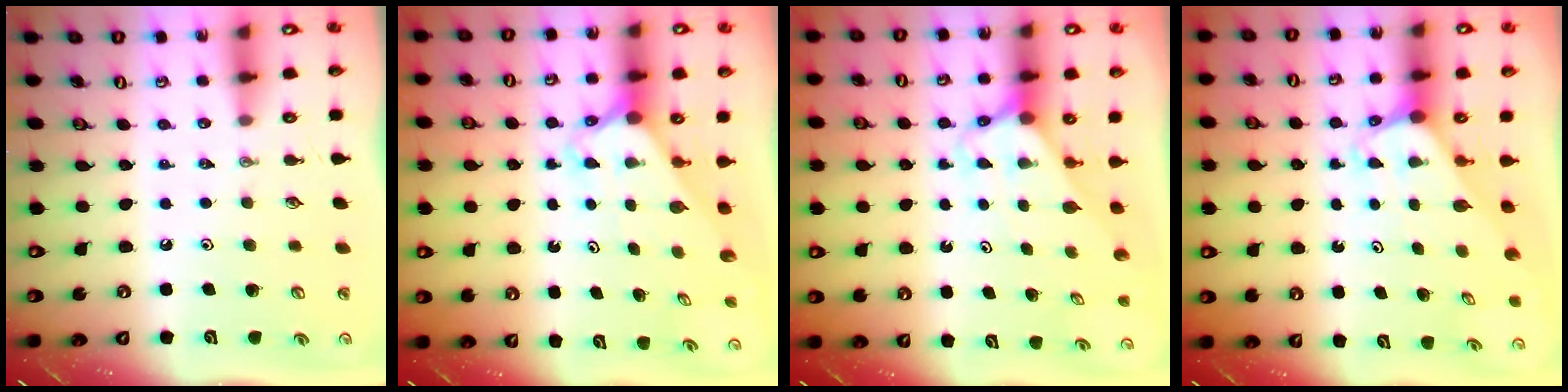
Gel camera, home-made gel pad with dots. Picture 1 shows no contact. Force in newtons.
{"total": 2.2, "press": 2.2, "slide": 0.1}
{"total": 2.6, "press": 2.6, "slide": 0.2}
{"total": 2.0, "press": 2.0, "slide": 0.1}